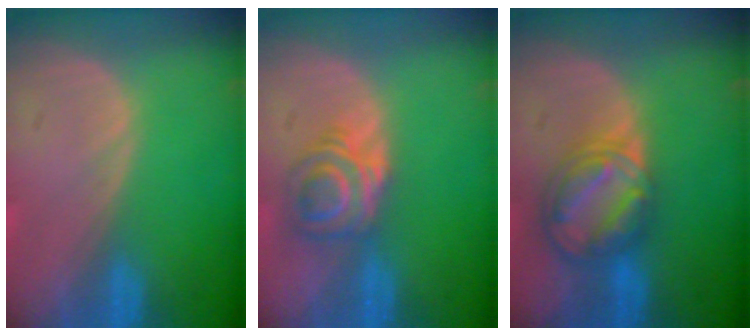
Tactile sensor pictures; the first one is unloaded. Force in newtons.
{"total": 6.1, "press": 5.1, "slide": 3.3}
{"total": 8.0, "press": 6.8, "slide": 4.2}